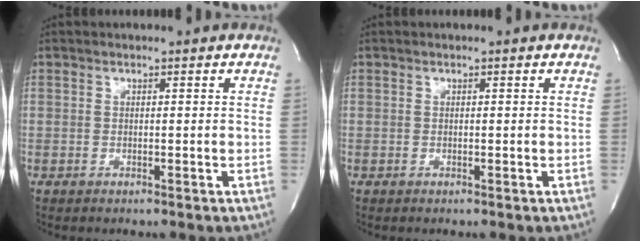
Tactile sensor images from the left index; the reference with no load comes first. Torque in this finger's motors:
{"motor_torque": [-0.09, 0.09, -0.02, 0.00]}